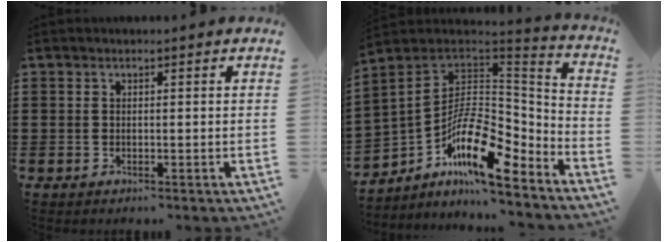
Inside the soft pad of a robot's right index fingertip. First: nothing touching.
{"total": 13.4, "force": [-6.4, 6.0, 10.1], "torque": [-0.180, 0.001, -0.127]}